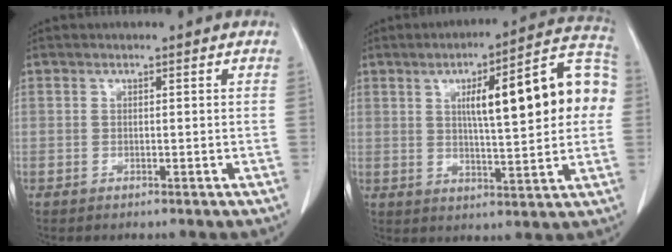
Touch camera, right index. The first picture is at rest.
{"total": 17.6, "force": [3.2, 3.5, 17.0], "torque": [-0.227, 0.040, 0.044]}